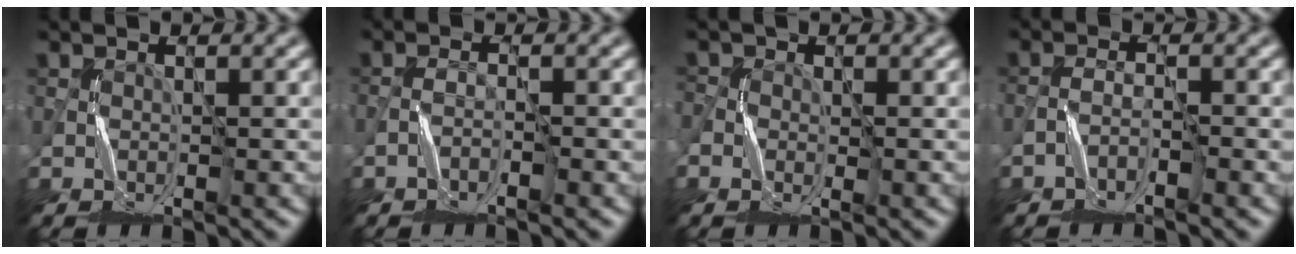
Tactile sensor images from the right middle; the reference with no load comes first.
{"total": 0.6, "force": [-0.6, -0.1, 0.1], "torque": [-0.006, 0.003, -0.016]}
{"total": 1.5, "force": [-0.5, 0.9, 1.0], "torque": [-0.023, -0.003, -0.014]}
{"total": 1.0, "force": [-1.0, -0.1, 0.3], "torque": [-0.009, 0.004, -0.024]}